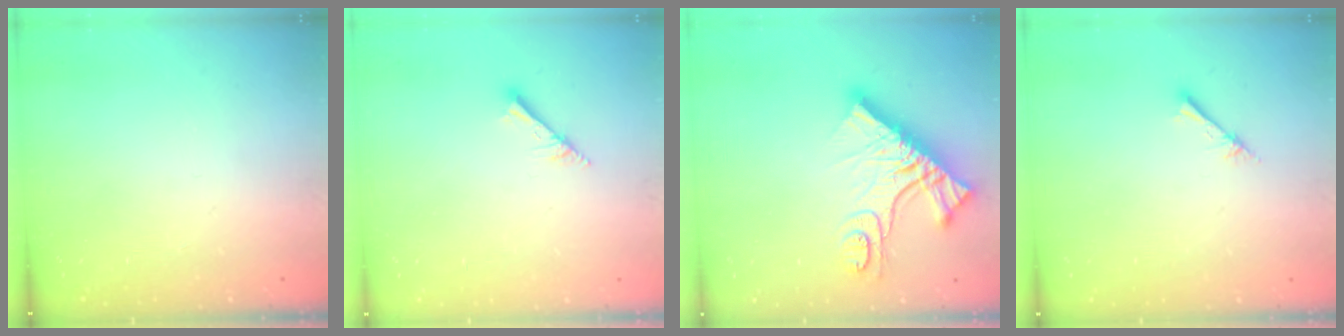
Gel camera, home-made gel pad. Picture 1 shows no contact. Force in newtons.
{"total": 2.0, "press": 2.0, "slide": 0.1}
{"total": 16.3, "press": 16.3, "slide": 1.4}
{"total": 2.3, "press": 2.3, "slide": 0.3}